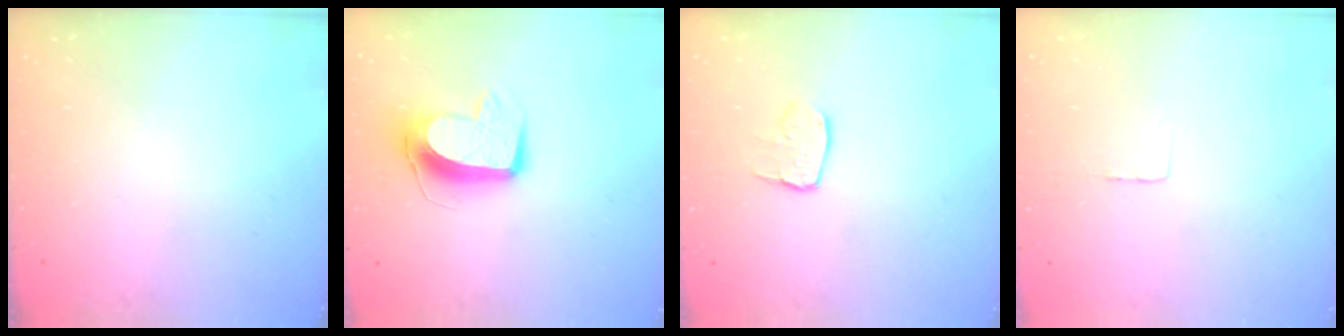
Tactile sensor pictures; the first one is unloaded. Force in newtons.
{"total": 10.1, "press": 10.1, "slide": 0.4}
{"total": 6.1, "press": 6.0, "slide": 0.4}
{"total": 2.3, "press": 2.3, "slide": 0.1}